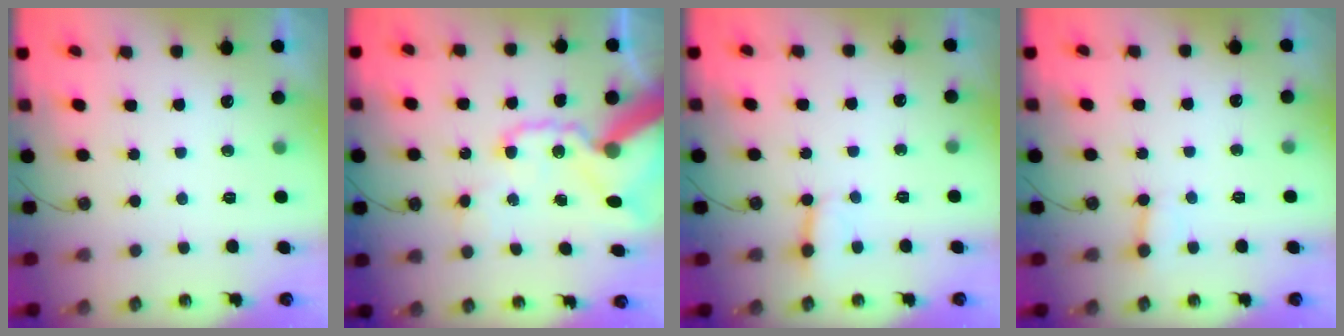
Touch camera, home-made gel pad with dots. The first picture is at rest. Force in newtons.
{"total": 21.3, "press": 21.0, "slide": 3.5}
{"total": 2.8, "press": 2.8, "slide": 0.2}
{"total": 2.8, "press": 2.8, "slide": 0.3}